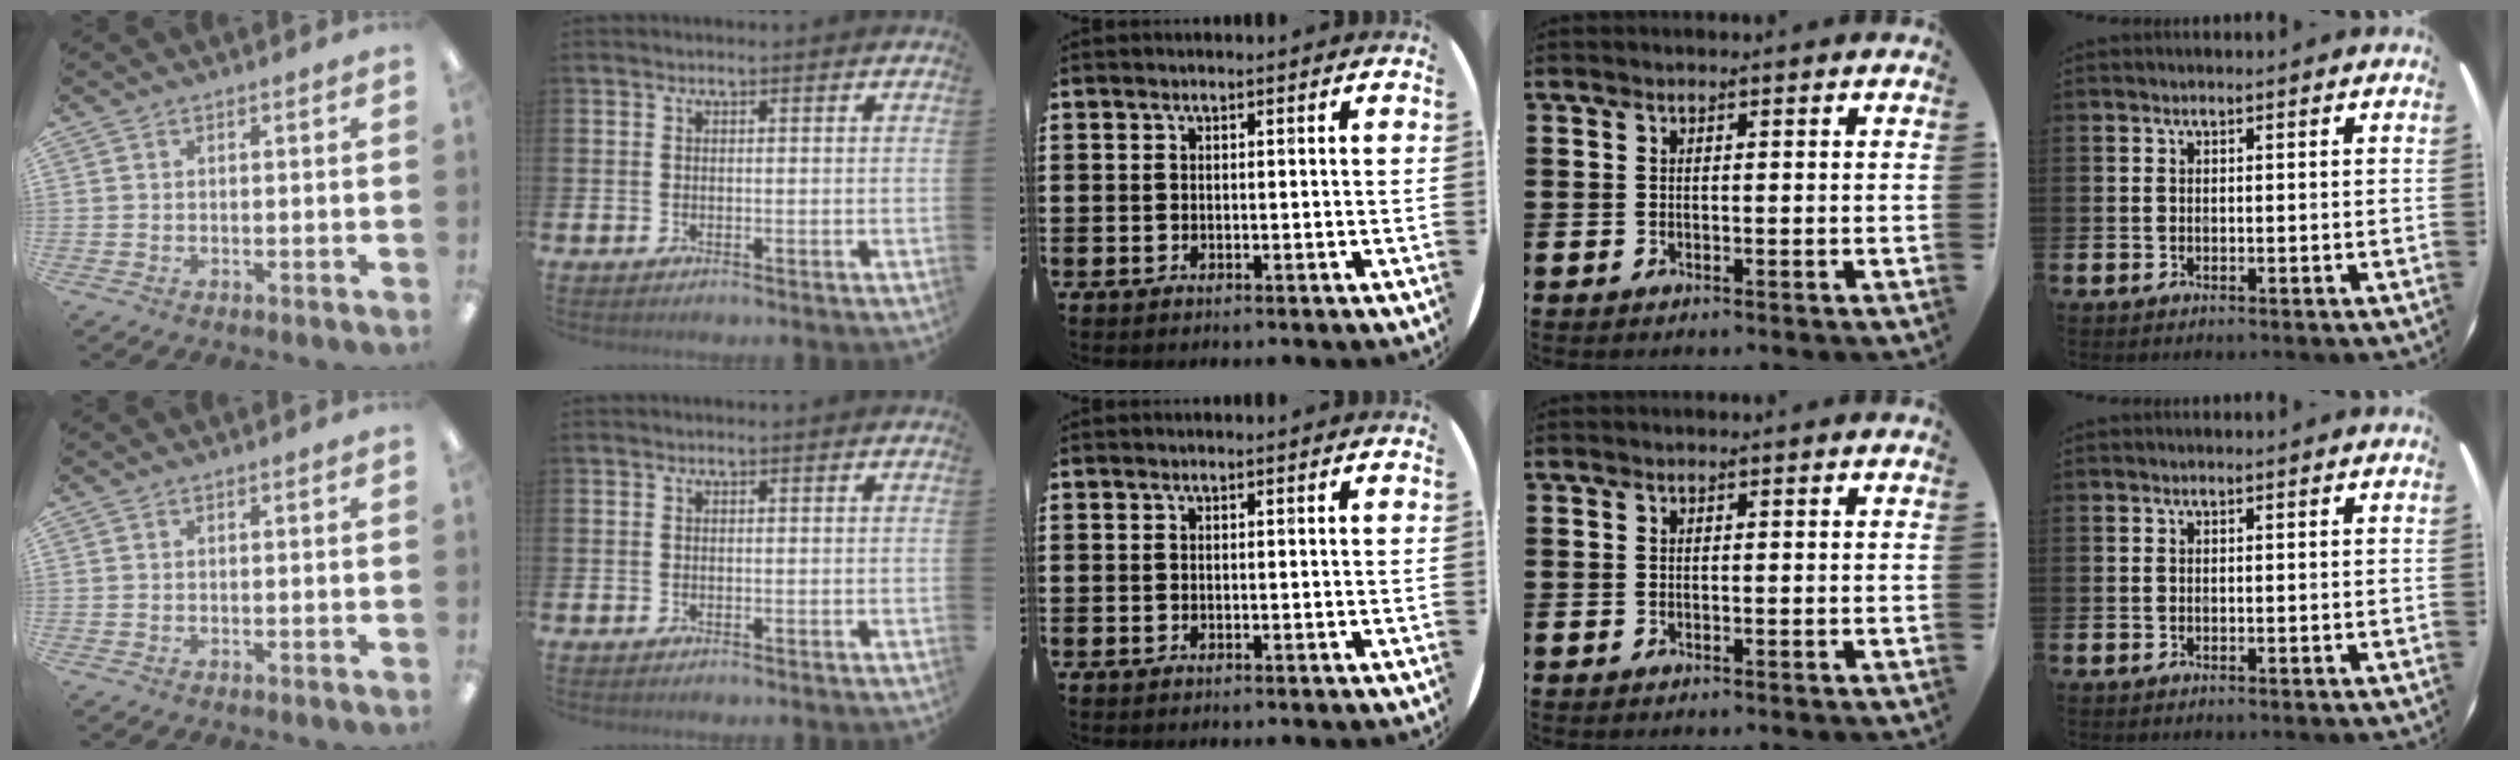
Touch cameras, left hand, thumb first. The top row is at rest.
{}